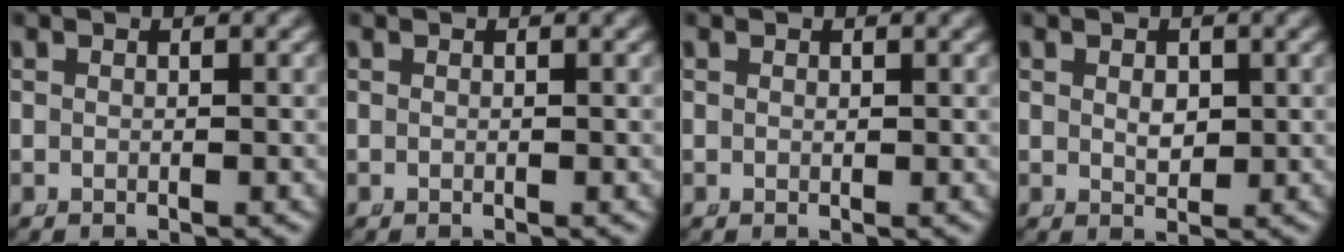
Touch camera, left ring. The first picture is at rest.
{"total": 0.0}
{"total": 0.0}
{"total": 1.5, "force": [0.3, 1.0, 1.1], "torque": [-0.020, -0.019, 0.018]}